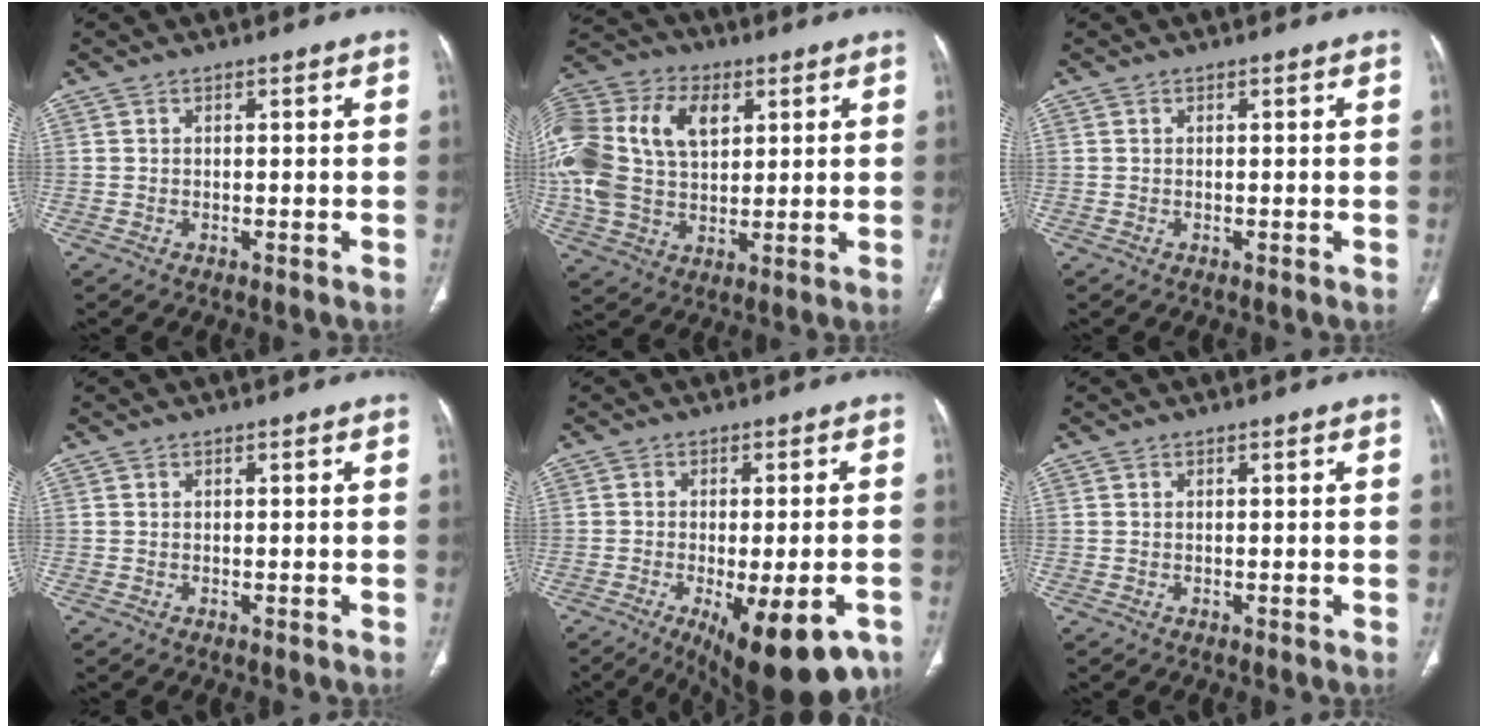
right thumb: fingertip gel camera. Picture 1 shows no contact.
{"total": 23.2, "force": [5.7, 15.3, 16.5], "torque": [-0.371, 0.029, 0.105]}
{"total": 0.0}
{"total": 0.0}
{"total": 16.7, "force": [-8.4, 6.2, 13.1], "torque": [-0.143, 0.003, -0.108]}
{"total": 0.0}